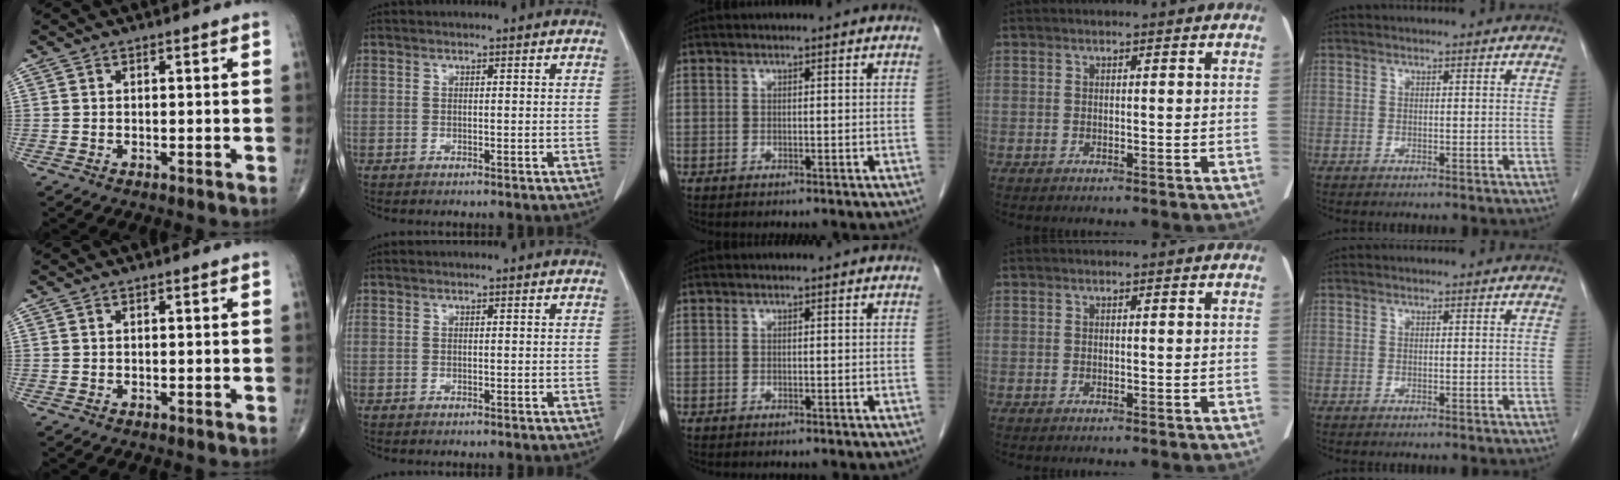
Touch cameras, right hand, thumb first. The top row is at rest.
{}